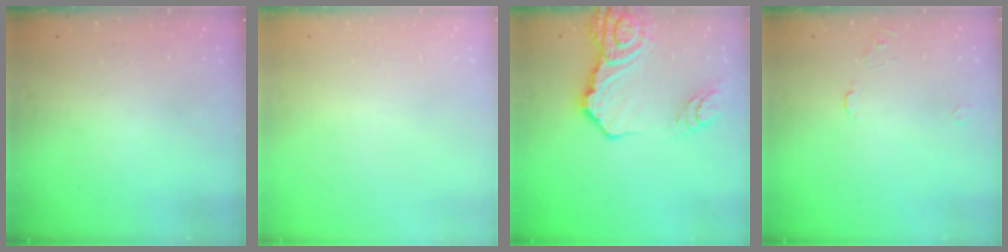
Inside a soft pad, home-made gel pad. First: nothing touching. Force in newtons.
{"total": 0.0}
{"total": 18.6, "press": 18.4, "slide": 2.0}
{"total": 6.3, "press": 6.3, "slide": 0.5}